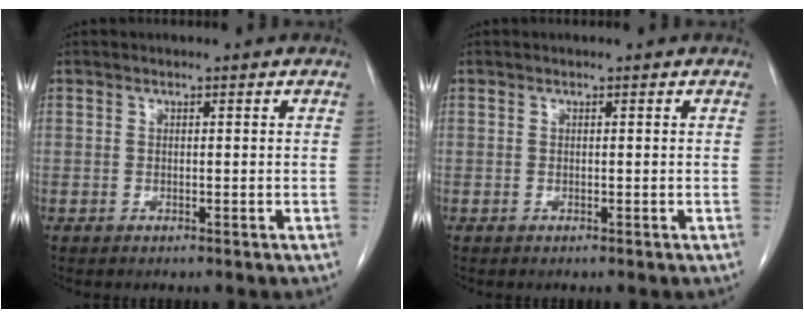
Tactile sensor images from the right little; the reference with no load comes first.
{"total": 0.0}